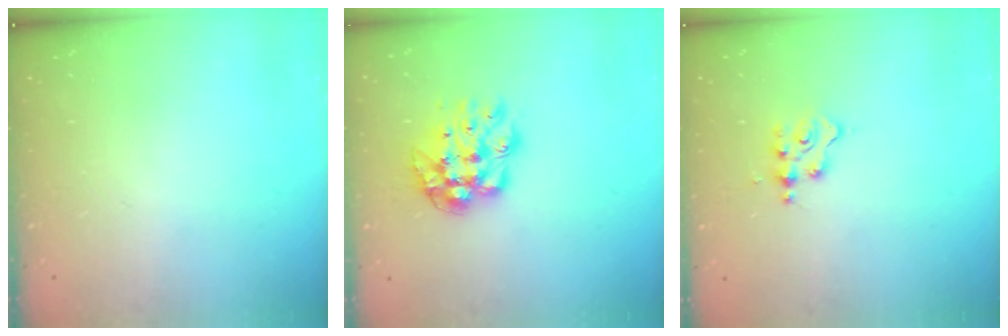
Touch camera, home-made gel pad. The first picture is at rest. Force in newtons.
{"total": 10.9, "press": 10.9, "slide": 0.3}
{"total": 2.1, "press": 2.1, "slide": 0.3}